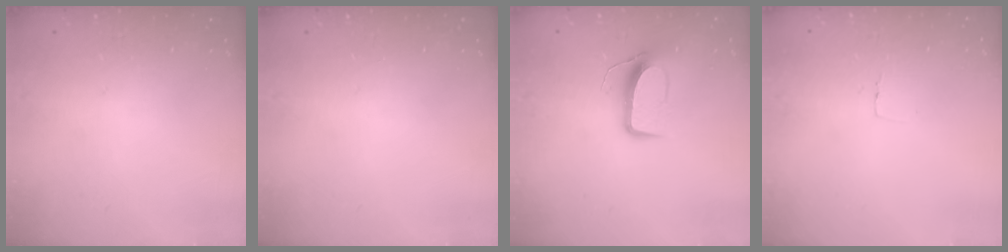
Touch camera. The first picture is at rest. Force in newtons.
{"total": 0.0}
{"total": 9.8, "press": 9.8, "slide": 0.8}
{"total": 2.3, "press": 2.3, "slide": 0.1}